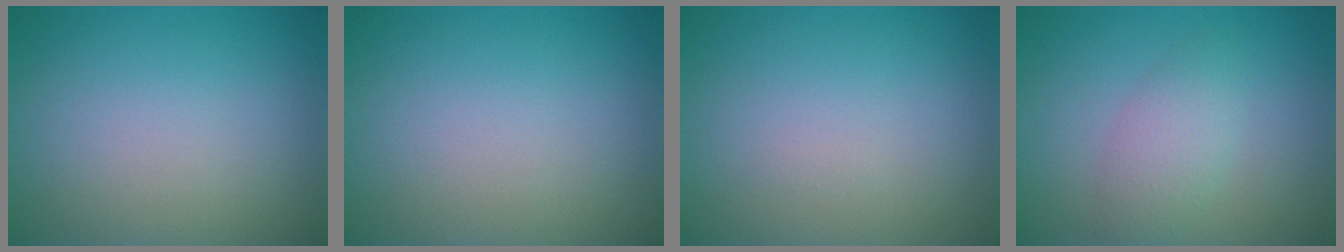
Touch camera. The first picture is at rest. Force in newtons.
{"total": 0.0}
{"total": 0.0}
{"total": 2.7, "press": 2.7, "slide": 0.1}